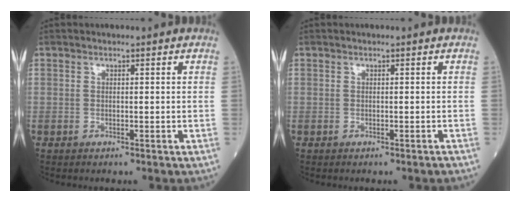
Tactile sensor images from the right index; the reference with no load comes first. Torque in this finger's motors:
{"motor_torque": [0.00, 0.00, 0.00, 0.02]}